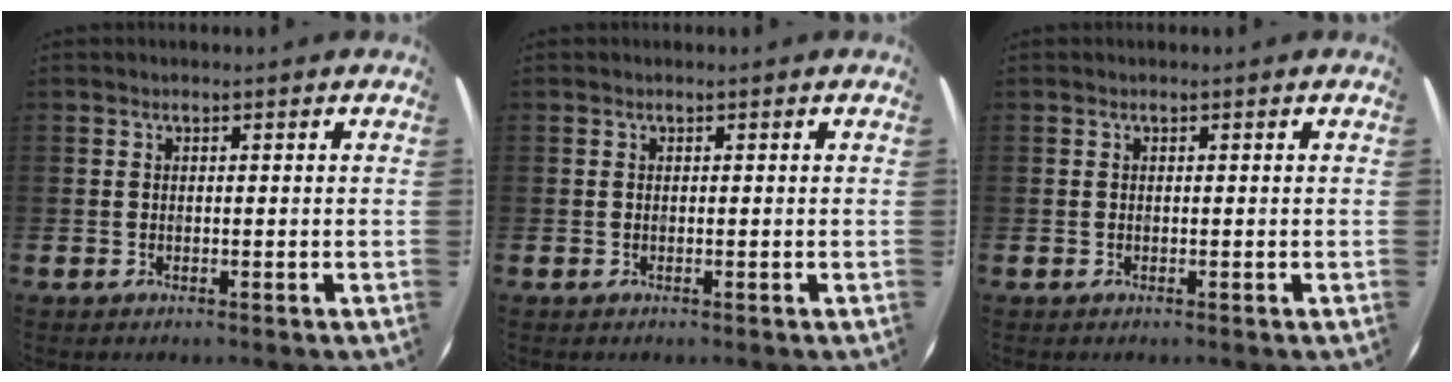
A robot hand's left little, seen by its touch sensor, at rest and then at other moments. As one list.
[{"total": 0.0}, {"total": 0.0}]